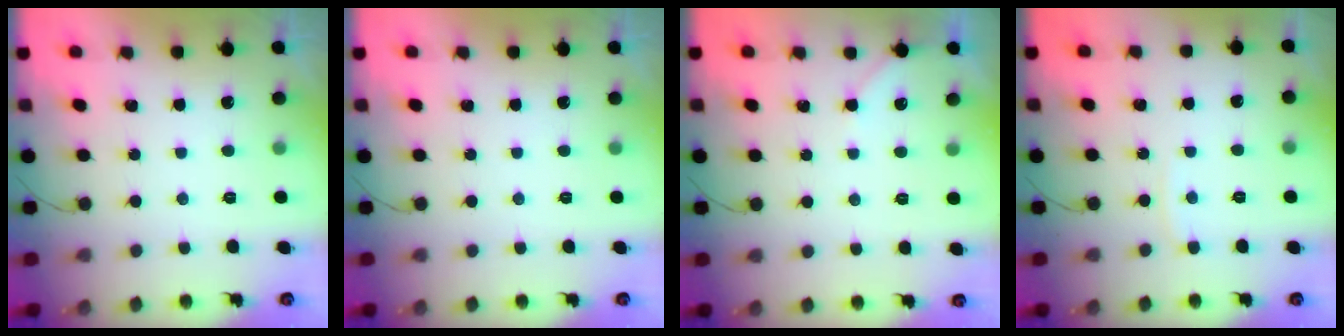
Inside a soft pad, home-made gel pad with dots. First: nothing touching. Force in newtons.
{"total": 0.0}
{"total": 3.3, "press": 3.3, "slide": 0.4}
{"total": 3.3, "press": 3.3, "slide": 0.5}